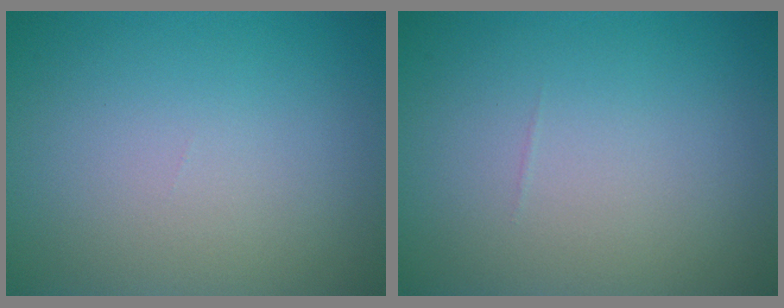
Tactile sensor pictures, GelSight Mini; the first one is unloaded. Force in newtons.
{"total": 0.0}